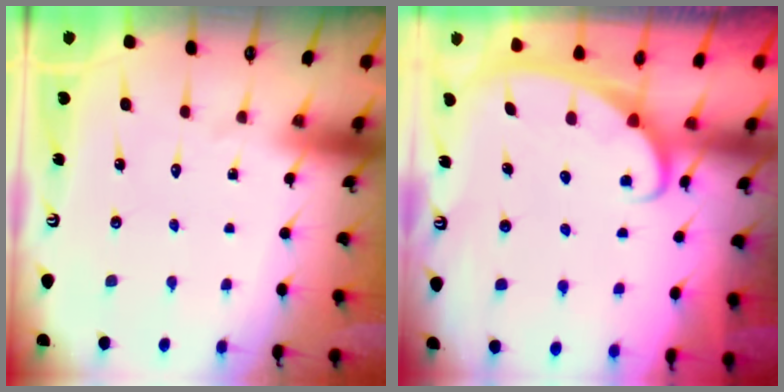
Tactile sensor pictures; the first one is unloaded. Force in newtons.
{"total": 2.5, "press": 2.5, "slide": 0.4}